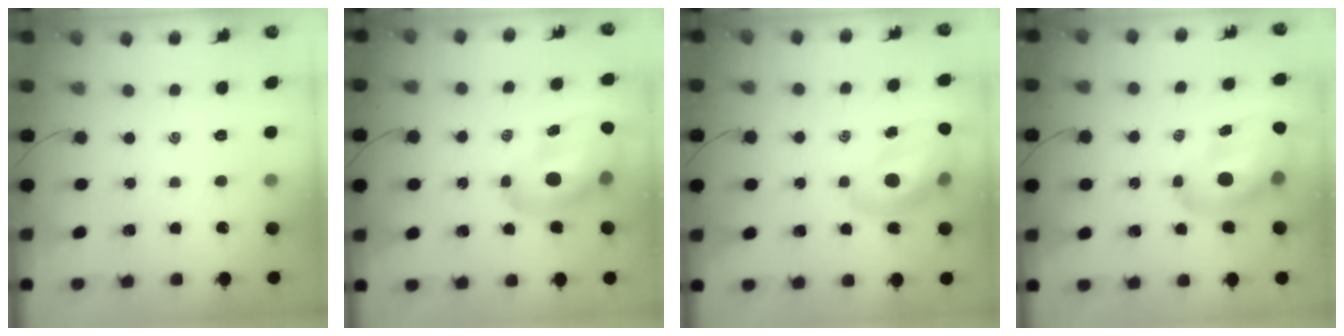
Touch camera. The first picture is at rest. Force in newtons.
{"total": 15.0, "press": 14.2, "slide": 4.8}
{"total": 14.5, "press": 13.9, "slide": 4.2}
{"total": 15.0, "press": 14.2, "slide": 4.8}